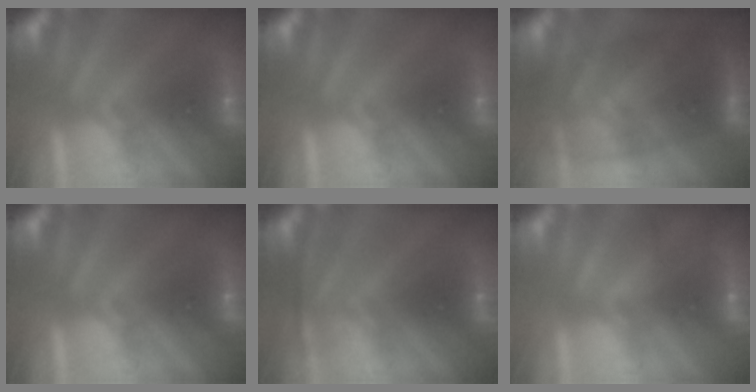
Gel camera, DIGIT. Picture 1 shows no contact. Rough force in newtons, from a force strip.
{"total": 0.0}
{"total": 9.4}
{"total": 0.0}
{"total": 2.4}
{"total": 2.1}